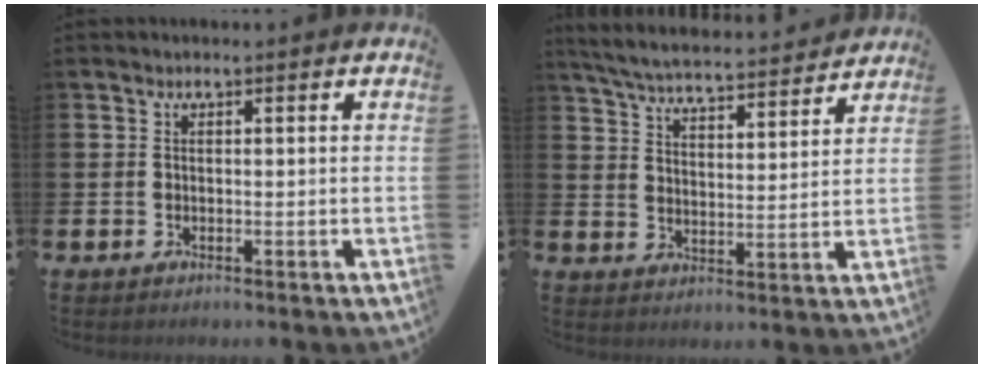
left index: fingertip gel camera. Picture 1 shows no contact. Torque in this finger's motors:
{"motor_torque": [1.03, -1.11, 0.33, 0.13]}